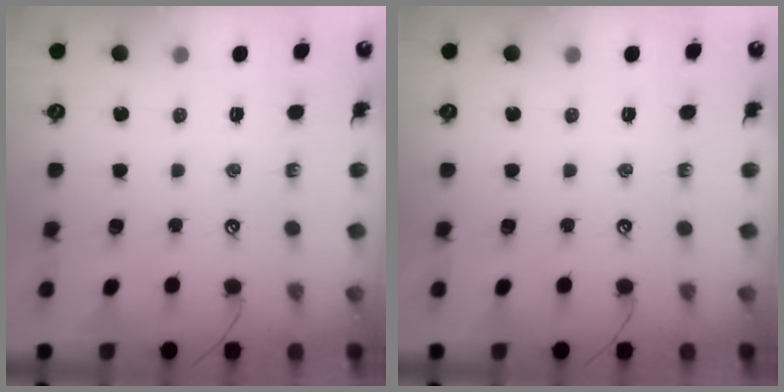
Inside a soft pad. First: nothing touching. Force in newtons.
{"total": 0.0}